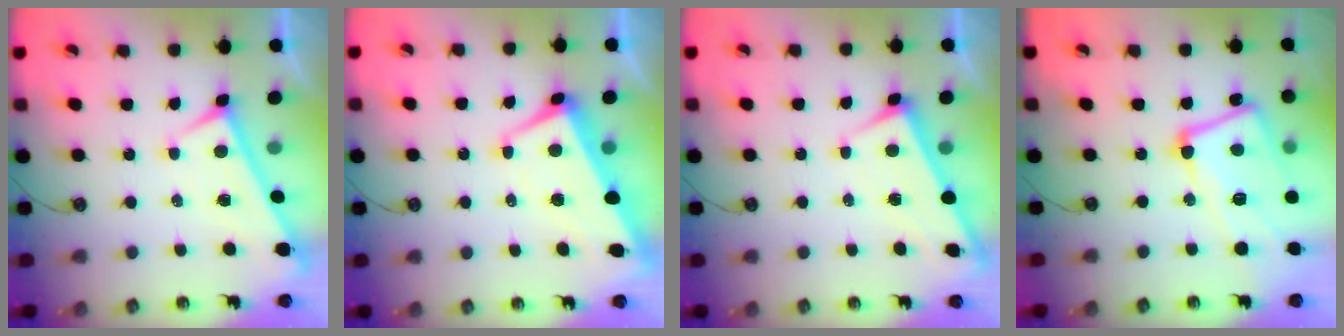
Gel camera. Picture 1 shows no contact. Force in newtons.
{"total": 1.7, "press": 1.1, "slide": 1.3}
{"total": 2.4, "press": 2.4, "slide": 0.1}
{"total": 12.2, "press": 12.0, "slide": 1.9}